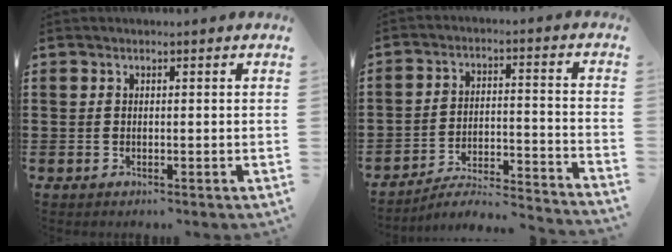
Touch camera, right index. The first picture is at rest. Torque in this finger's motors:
{"motor_torque": [-0.72, 1.38, -0.80, -0.15]}